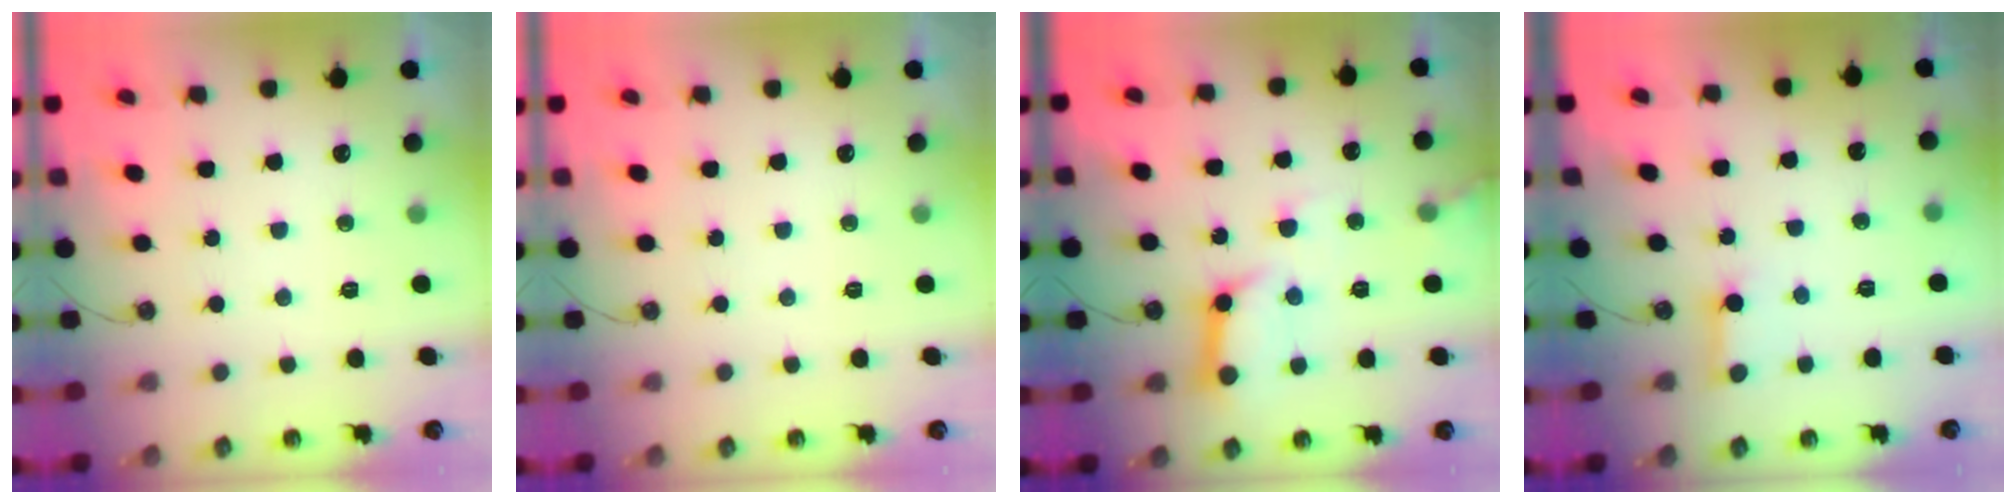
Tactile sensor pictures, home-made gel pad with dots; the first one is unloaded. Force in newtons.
{"total": 0.0}
{"total": 12.7, "press": 12.6, "slide": 1.5}
{"total": 2.8, "press": 2.7, "slide": 0.3}